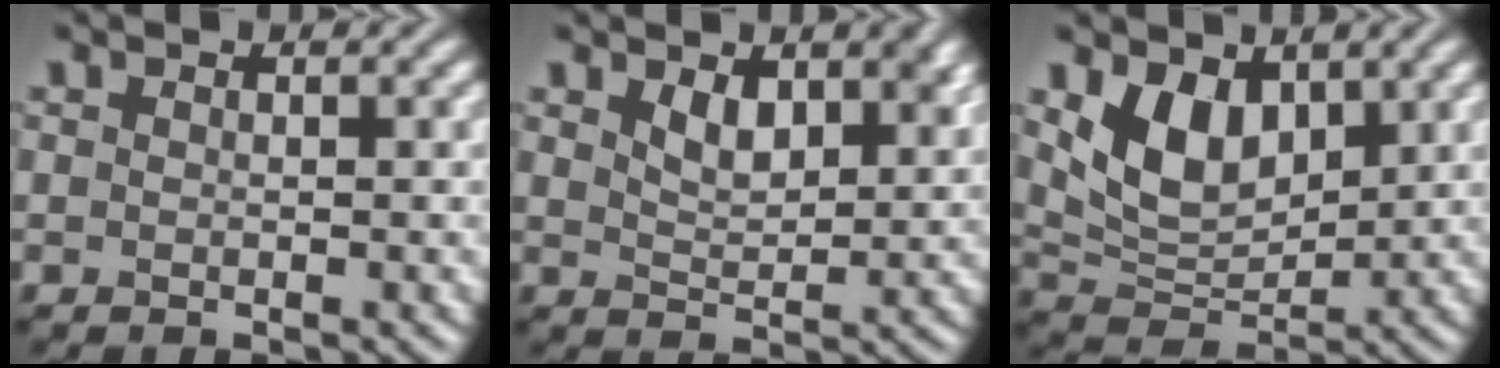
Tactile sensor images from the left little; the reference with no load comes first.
{"total": 3.2, "force": [1.9, 1.6, 2.1], "torque": [-0.044, -0.007, 0.035]}
{"total": 5.2, "force": [2.3, 3.2, 3.4], "torque": [-0.071, -0.015, 0.045]}